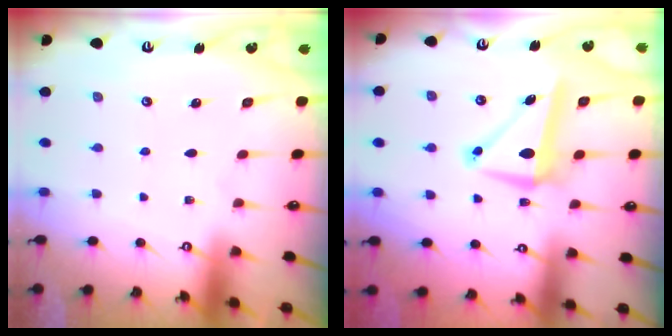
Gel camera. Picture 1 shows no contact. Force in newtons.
{"total": 8.9, "press": 8.8, "slide": 1.5}